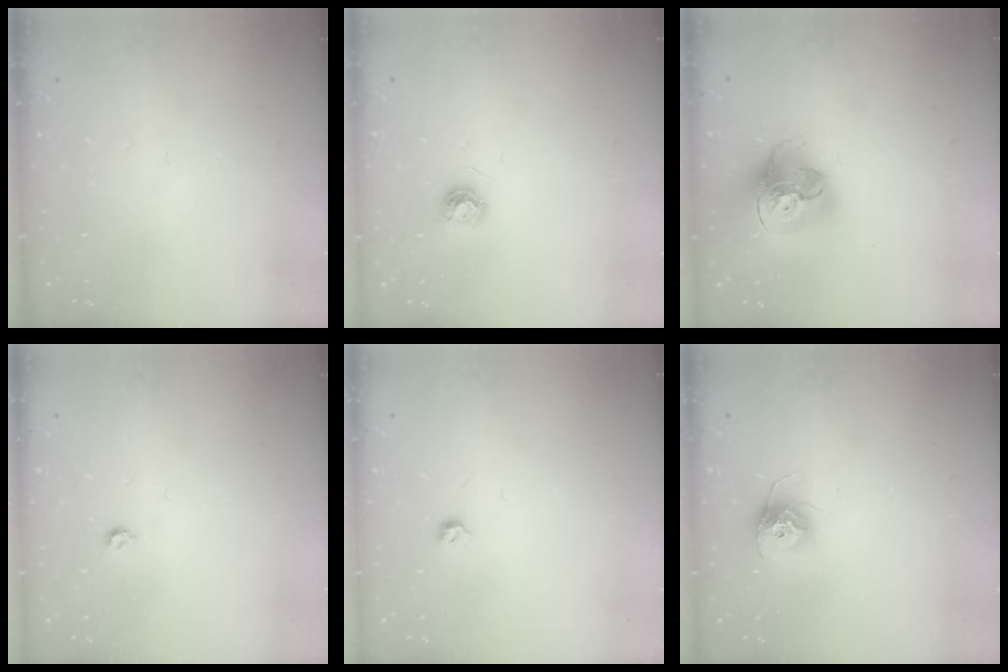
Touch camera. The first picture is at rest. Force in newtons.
{"total": 5.9, "press": 5.9, "slide": 0.5}
{"total": 18.3, "press": 18.2, "slide": 2.1}
{"total": 3.0, "press": 3.0, "slide": 0.5}
{"total": 2.8, "press": 2.7, "slide": 0.8}
{"total": 10.3, "press": 10.3, "slide": 0.4}